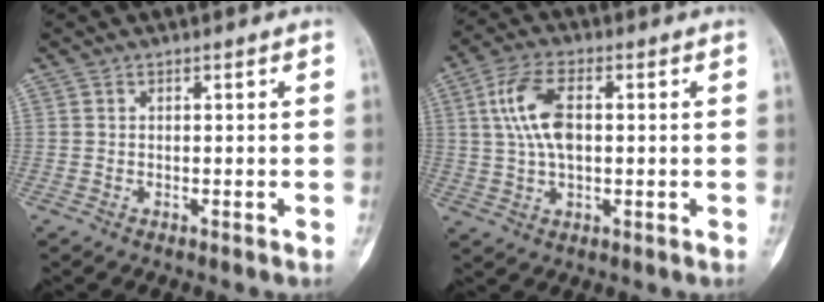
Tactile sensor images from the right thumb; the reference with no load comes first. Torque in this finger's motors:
{"motor_torque": [-0.07, 0.36, 0.46, -0.34, 0.06]}